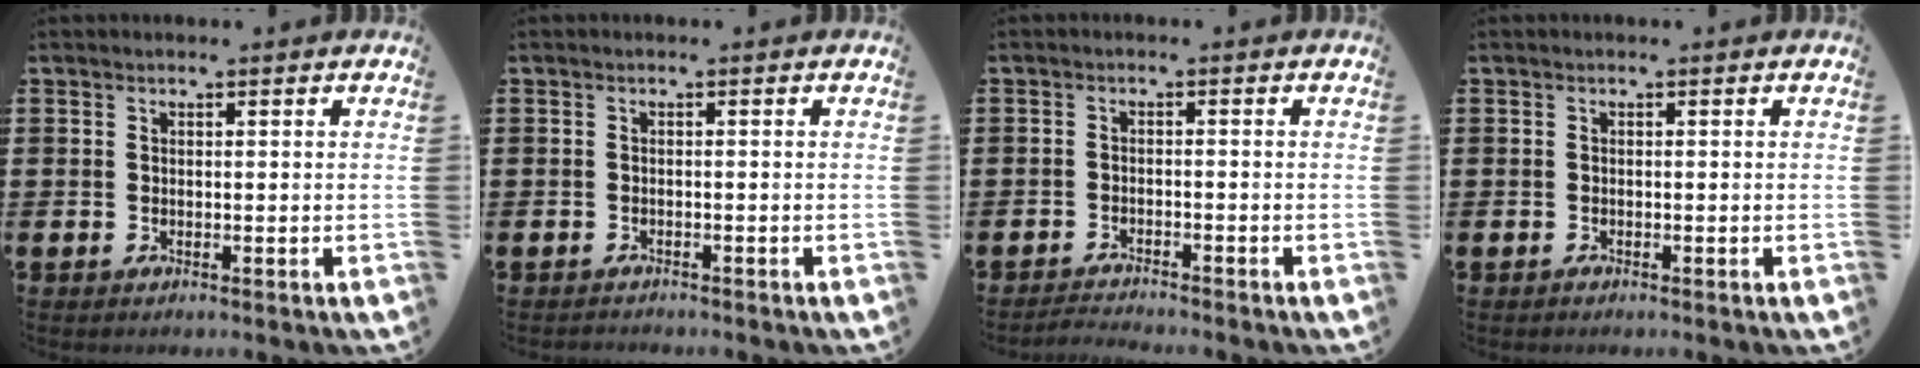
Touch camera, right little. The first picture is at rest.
{"total": 0.6, "force": [-0.5, 0.1, 0.0], "torque": [-0.001, -0.002, -0.012]}
{"total": 1.5, "force": [-1.5, -0.1, 0.0], "torque": [-0.008, 0.002, -0.028]}
{"total": 0.0}